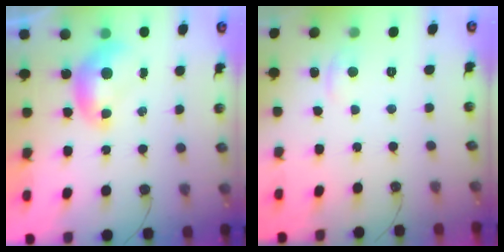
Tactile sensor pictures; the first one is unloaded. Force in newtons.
{"total": 0.9, "press": 0.5, "slide": 0.7}